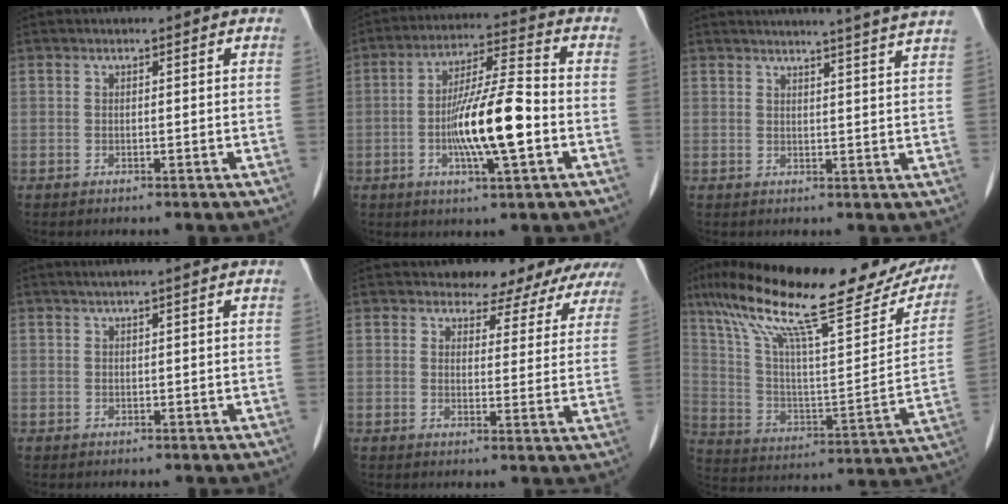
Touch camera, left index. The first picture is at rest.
{"total": 12.0, "force": [-2.6, 1.4, 11.6], "torque": [-0.217, 0.001, -0.049]}
{"total": 11.9, "force": [11.1, -1.8, 3.9], "torque": [-0.053, -0.034, 0.116]}
{"total": 0.5, "force": [0.3, -0.1, 0.4], "torque": [-0.012, 0.009, 0.012]}
{"total": 11.2, "force": [10.5, 3.6, 1.6], "torque": [0.018, -0.008, 0.095]}
{"total": 28.9, "force": [21.6, 5.8, 18.3], "torque": [-0.309, 0.034, 0.326]}